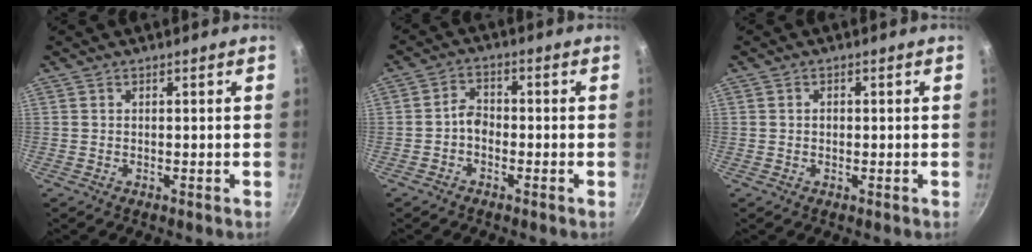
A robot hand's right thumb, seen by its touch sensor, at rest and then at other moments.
{"total": 3.4, "force": [-1.4, 2.4, 2.0], "torque": [-0.025, 0.023, -0.032]}
{"total": 0.9, "force": [0.0, 0.8, 0.5], "torque": [-0.007, 0.005, 0.000]}